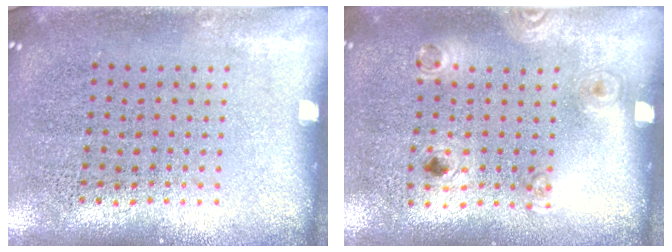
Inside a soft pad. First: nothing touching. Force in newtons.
{"total": 1.2, "press": 0.8, "slide": 0.9}